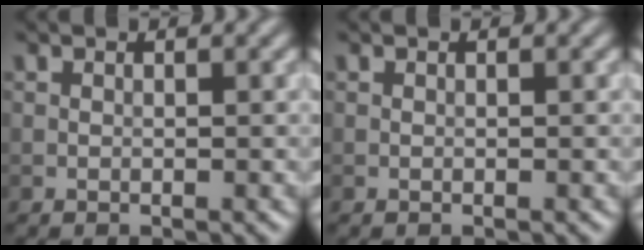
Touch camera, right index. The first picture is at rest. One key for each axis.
{"total": 0.0}